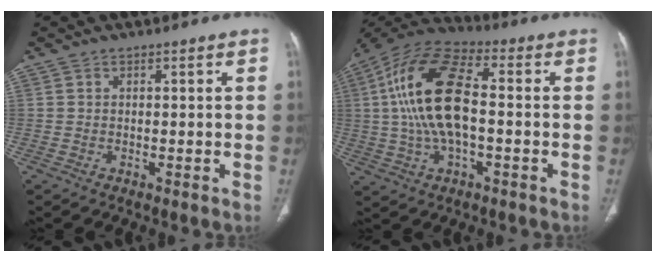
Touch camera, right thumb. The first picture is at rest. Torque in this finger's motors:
{"motor_torque": [0.93, 4.07, 2.47, -0.01, 0.78]}